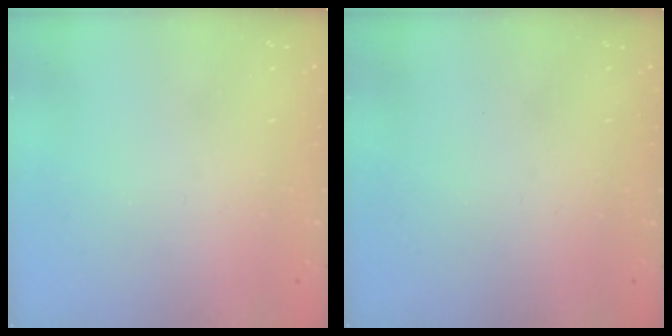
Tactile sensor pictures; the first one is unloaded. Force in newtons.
{"total": 0.0}